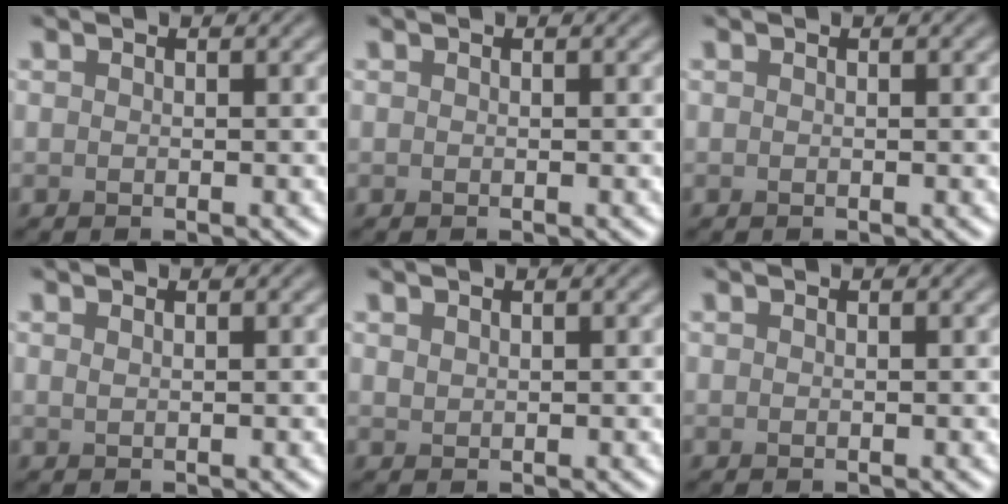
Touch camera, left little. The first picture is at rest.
{"total": 0.0}
{"total": 0.0}
{"total": 0.6, "force": [0.4, 0.2, 0.4], "torque": [-0.006, 0.001, 0.005]}
{"total": 0.6, "force": [0.5, 0.2, 0.2], "torque": [-0.006, 0.000, 0.013]}
{"total": 0.0}